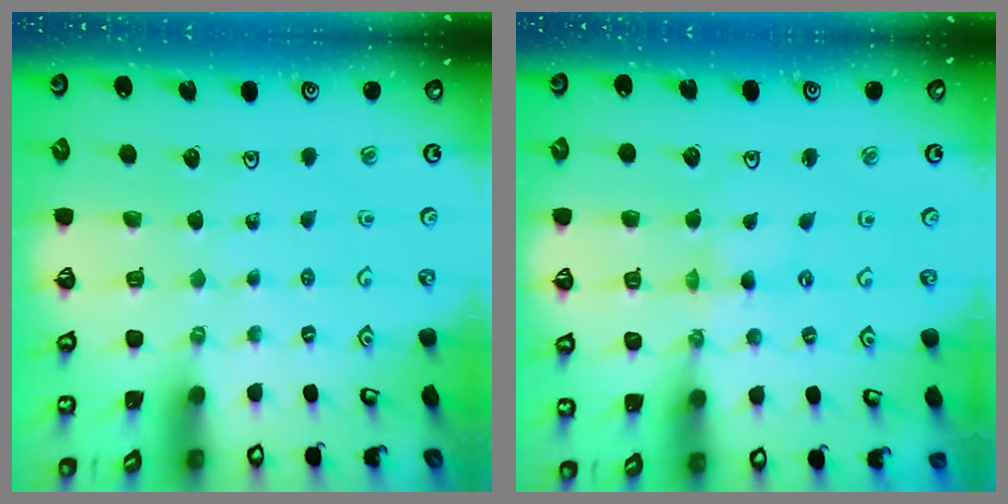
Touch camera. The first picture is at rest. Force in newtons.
{"total": 0.0}